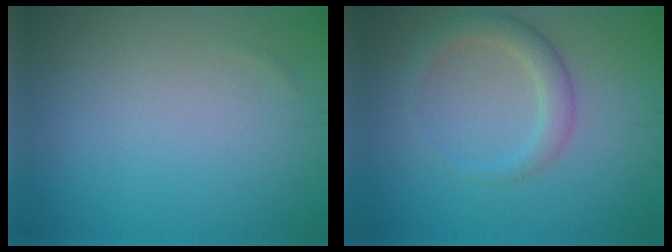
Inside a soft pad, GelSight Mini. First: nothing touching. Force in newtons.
{"total": 2.6, "press": 2.6, "slide": 0.2}